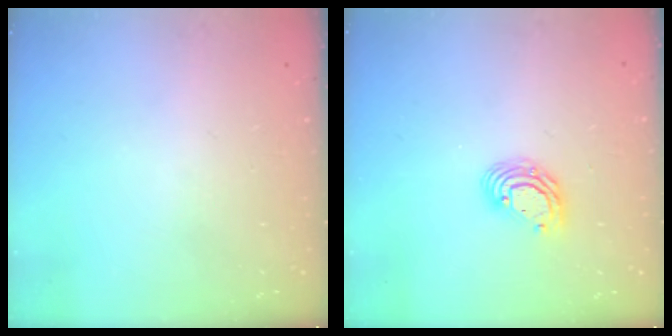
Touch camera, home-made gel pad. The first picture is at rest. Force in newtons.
{"total": 7.5, "press": 7.4, "slide": 1.1}